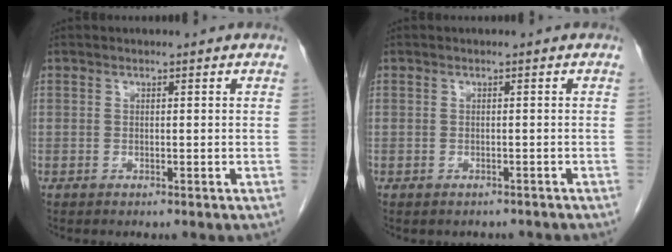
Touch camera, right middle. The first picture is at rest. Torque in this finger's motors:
{"motor_torque": [0.04, -0.02, -0.03, 0.00]}